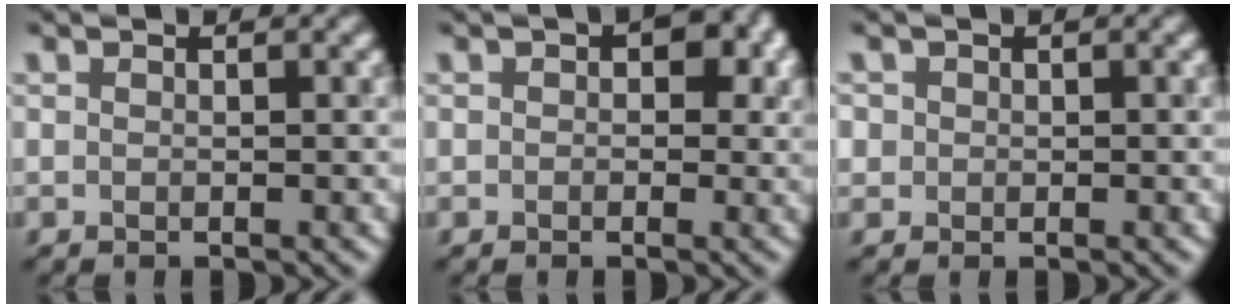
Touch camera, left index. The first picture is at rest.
{"total": 3.4, "force": [0.8, 2.4, 2.3], "torque": [-0.013, -0.003, 0.006]}
{"total": 1.4, "force": [0.4, 1.3, 0.4], "torque": [-0.002, 0.005, 0.000]}